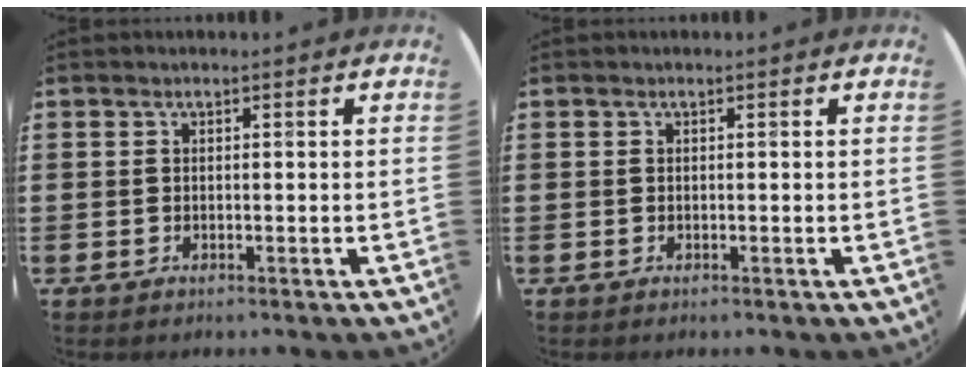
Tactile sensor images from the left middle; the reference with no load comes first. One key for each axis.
{"total": 0.0}